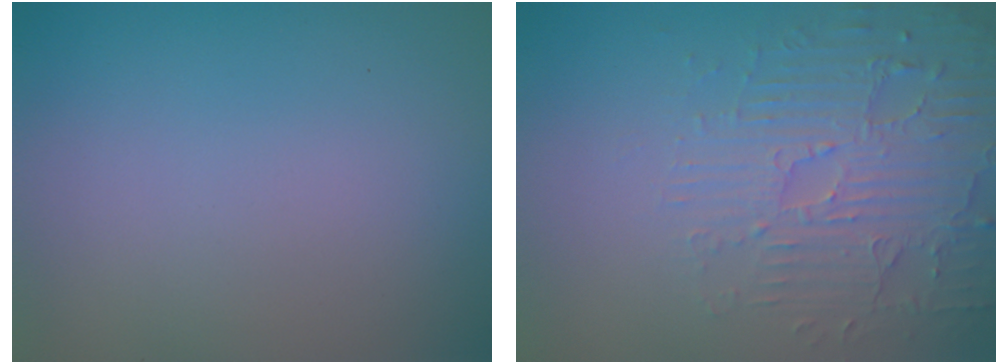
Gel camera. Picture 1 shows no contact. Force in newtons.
{"total": 5.1, "press": 3.8, "slide": 3.4}